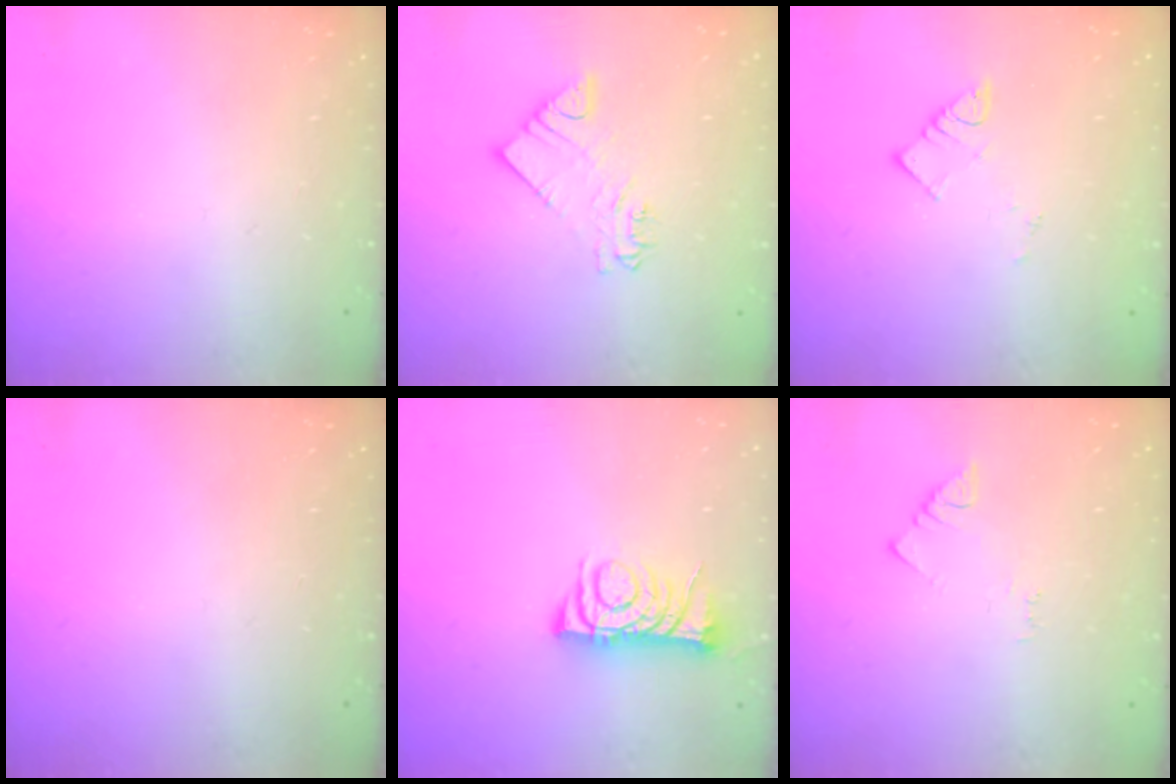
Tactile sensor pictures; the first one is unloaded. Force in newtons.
{"total": 4.0, "press": 4.0, "slide": 0.2}
{"total": 4.1, "press": 4.1, "slide": 0.2}
{"total": 0.0}
{"total": 8.0, "press": 7.9, "slide": 1.1}
{"total": 1.5, "press": 1.5, "slide": 0.3}